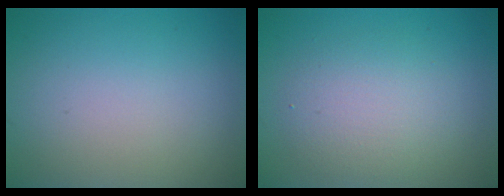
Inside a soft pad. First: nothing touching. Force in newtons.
{"total": 3.9, "press": 3.9, "slide": 0.0}